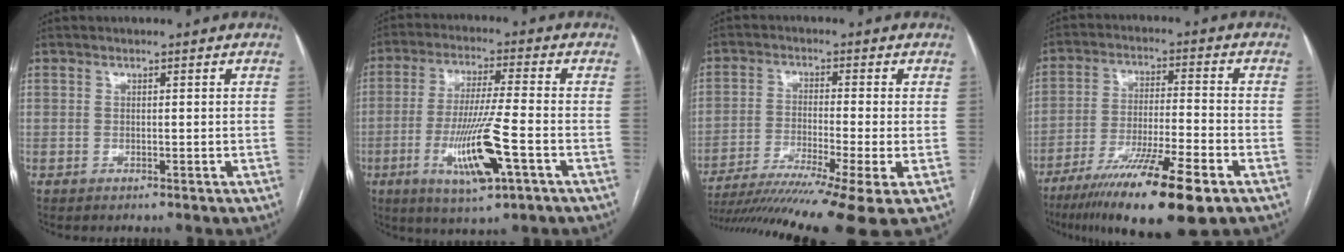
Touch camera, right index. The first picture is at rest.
{"total": 12.0, "force": [-4.2, 0.6, 11.2], "torque": [-0.220, -0.017, -0.073]}
{"total": 15.1, "force": [-11.1, -1.5, 10.1], "torque": [-0.153, -0.032, -0.180]}
{"total": 16.5, "force": [-10.4, 1.2, 12.7], "torque": [-0.208, -0.040, -0.178]}